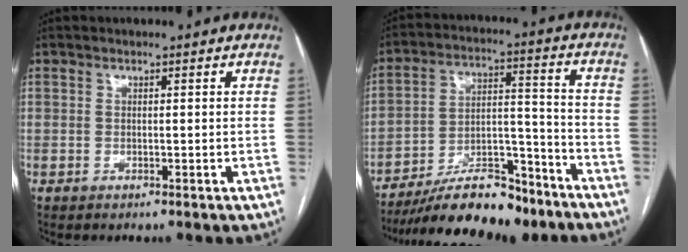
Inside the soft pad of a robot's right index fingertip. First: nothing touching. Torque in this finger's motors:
{"motor_torque": [0.32, -0.53, 0.52, 0.08]}